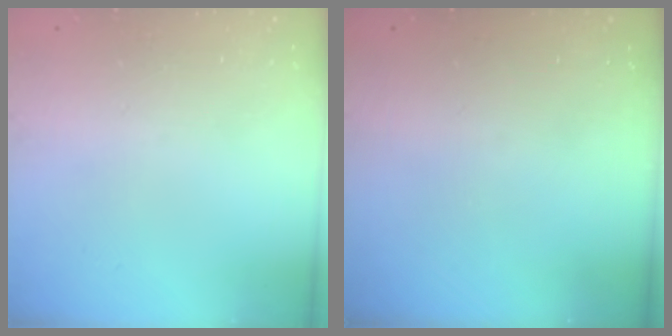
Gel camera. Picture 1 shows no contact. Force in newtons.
{"total": 0.0}